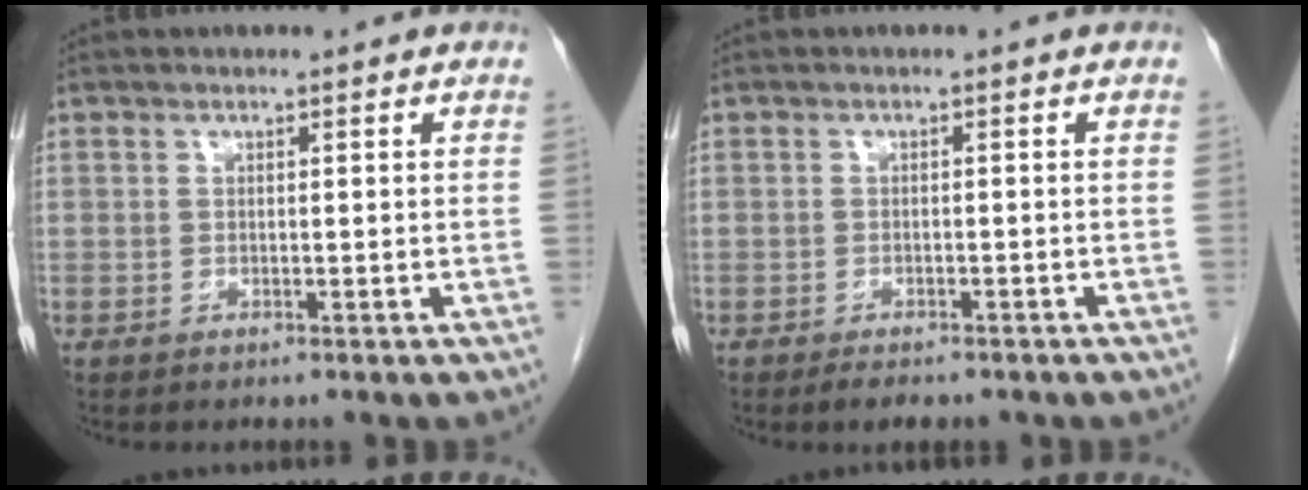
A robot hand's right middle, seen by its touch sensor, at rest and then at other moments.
{"total": 3.3, "force": [-2.6, 1.2, 1.7], "torque": [-0.022, -0.004, -0.028]}